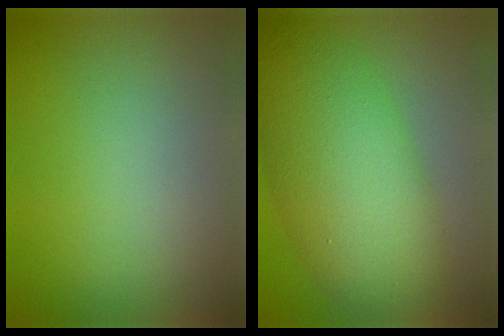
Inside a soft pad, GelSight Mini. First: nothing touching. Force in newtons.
{"total": 10.4, "press": 10.4, "slide": 0.1}